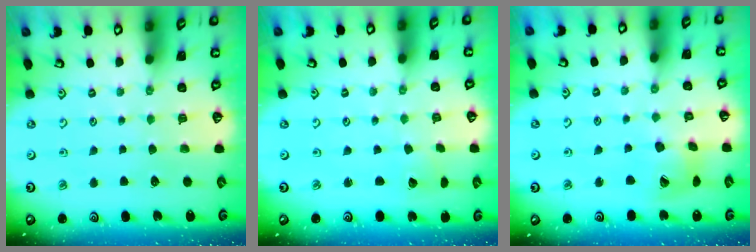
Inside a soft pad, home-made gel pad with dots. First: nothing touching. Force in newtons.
{"total": 1.3, "press": 1.3, "slide": 0.0}
{"total": 12.9, "press": 12.8, "slide": 1.6}